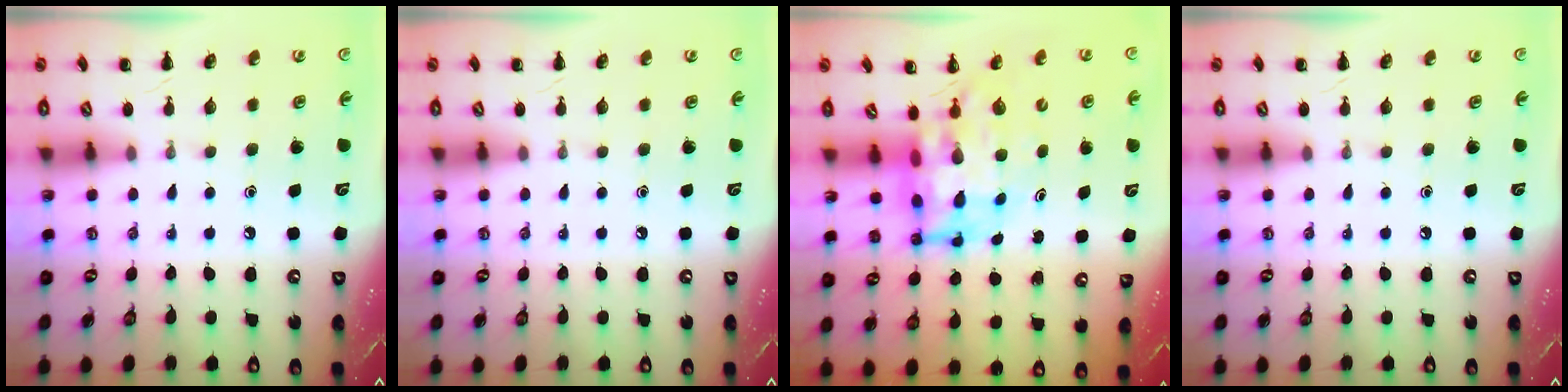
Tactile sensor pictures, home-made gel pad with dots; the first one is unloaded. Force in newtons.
{"total": 0.0}
{"total": 8.4, "press": 7.9, "slide": 2.6}
{"total": 0.0}